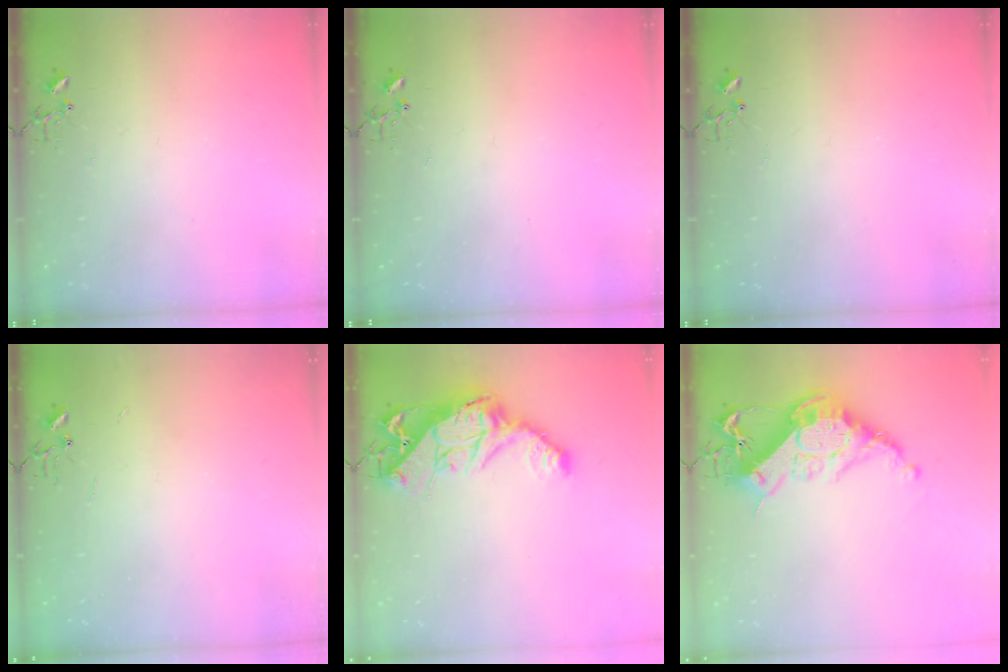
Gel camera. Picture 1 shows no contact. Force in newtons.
{"total": 0.0}
{"total": 0.0}
{"total": 2.2, "press": 2.2, "slide": 0.3}
{"total": 16.1, "press": 16.0, "slide": 1.6}
{"total": 18.5, "press": 18.4, "slide": 1.5}